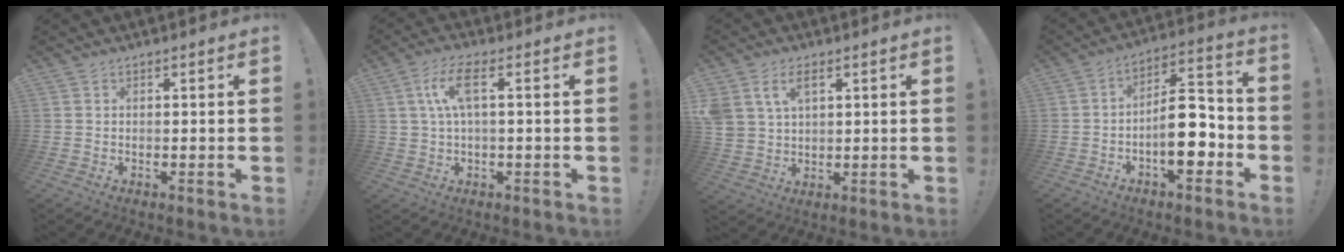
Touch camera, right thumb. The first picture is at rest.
{"total": 8.3, "force": [1.7, 2.7, 7.7], "torque": [-0.149, 0.008, 0.031]}
{"total": 7.4, "force": [3.4, 4.8, 4.4], "torque": [-0.088, -0.002, 0.067]}
{"total": 14.3, "force": [-4.3, 6.3, 12.0], "torque": [-0.178, 0.023, -0.071]}